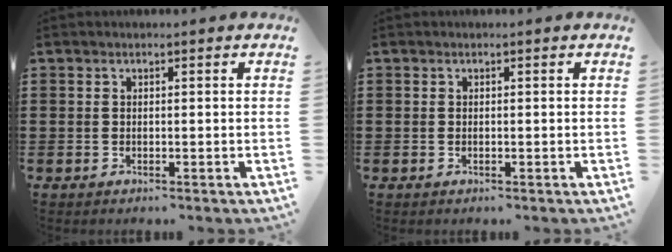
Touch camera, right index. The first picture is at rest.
{"total": 0.0}